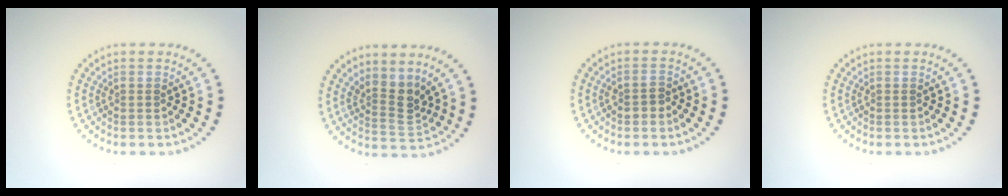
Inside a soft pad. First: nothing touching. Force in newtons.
{"total": 2.9, "press": 2.1, "slide": 2.0}
{"total": 1.4, "press": 1.3, "slide": 0.5}
{"total": 0.0}